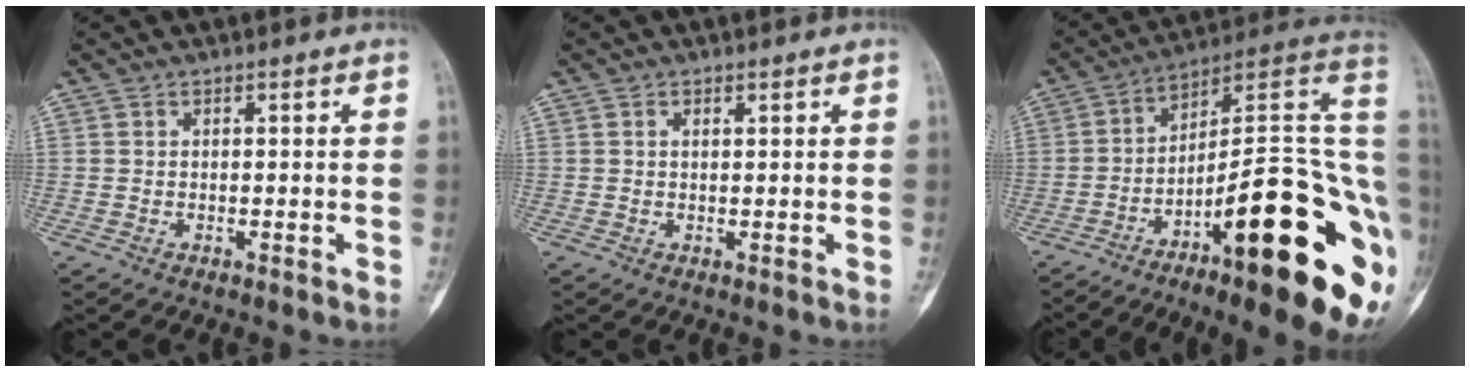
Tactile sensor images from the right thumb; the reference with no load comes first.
{"total": 0.7, "force": [0.4, 0.3, 0.5], "torque": [-0.010, 0.001, 0.007]}
{"total": 30.8, "force": [-8.8, 8.3, 28.4], "torque": [-0.310, 0.052, -0.127]}